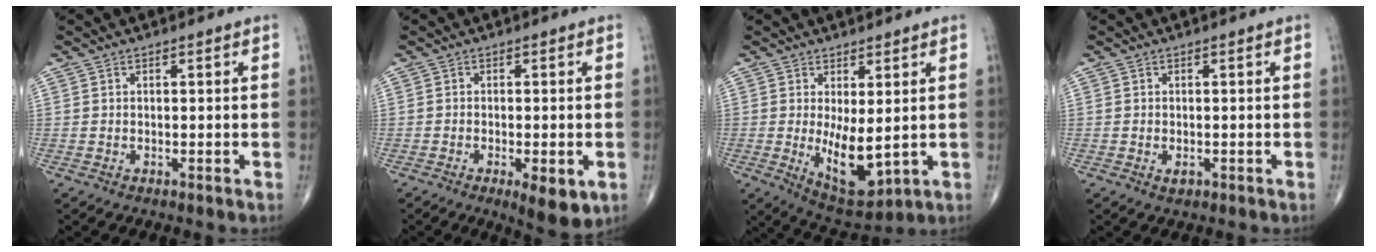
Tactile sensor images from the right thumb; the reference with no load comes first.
{"total": 6.7, "force": [-2.4, 2.3, 5.9], "torque": [-0.081, -0.010, -0.030]}
{"total": 9.3, "force": [-0.2, 3.9, 8.4], "torque": [-0.124, -0.026, 0.017]}
{"total": 1.2, "force": [-0.4, 0.7, 0.8], "torque": [-0.012, -0.001, -0.005]}